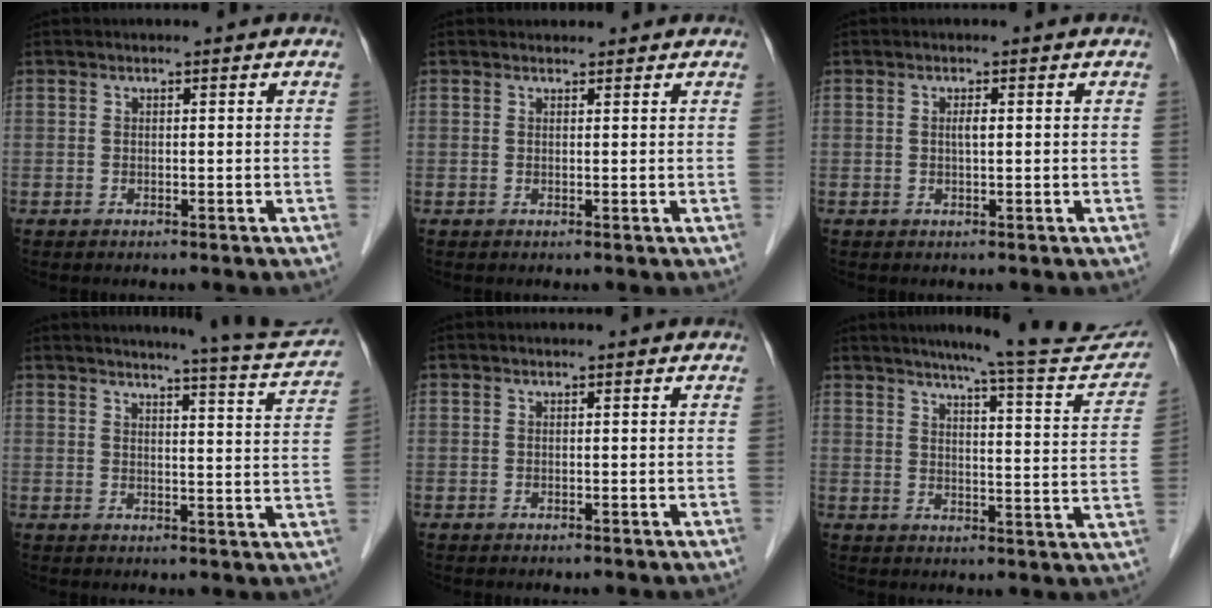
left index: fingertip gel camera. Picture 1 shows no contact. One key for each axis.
{"total": 1.3, "fx": 1.2, "fy": 0.5, "fz": 0.1, "tx": -0.007, "ty": 0.008, "tz": 0.014}
{"total": 1.1, "fx": 0.1, "fy": 0.1, "fz": 1.1, "tx": -0.022, "ty": 0.001, "tz": 0.002}
{"total": 10.8, "fx": 10.4, "fy": -0.9, "fz": 2.8, "tx": -0.043, "ty": -0.043, "tz": 0.114}
{"total": 0.0}
{"total": 16.6, "fx": 15.2, "fy": 0.4, "fz": 6.6, "tx": -0.085, "ty": -0.048, "tz": 0.181}